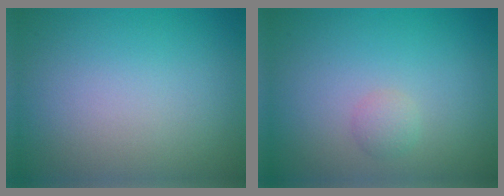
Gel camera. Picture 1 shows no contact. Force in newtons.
{"total": 1.0, "press": 1.0, "slide": 0.0}